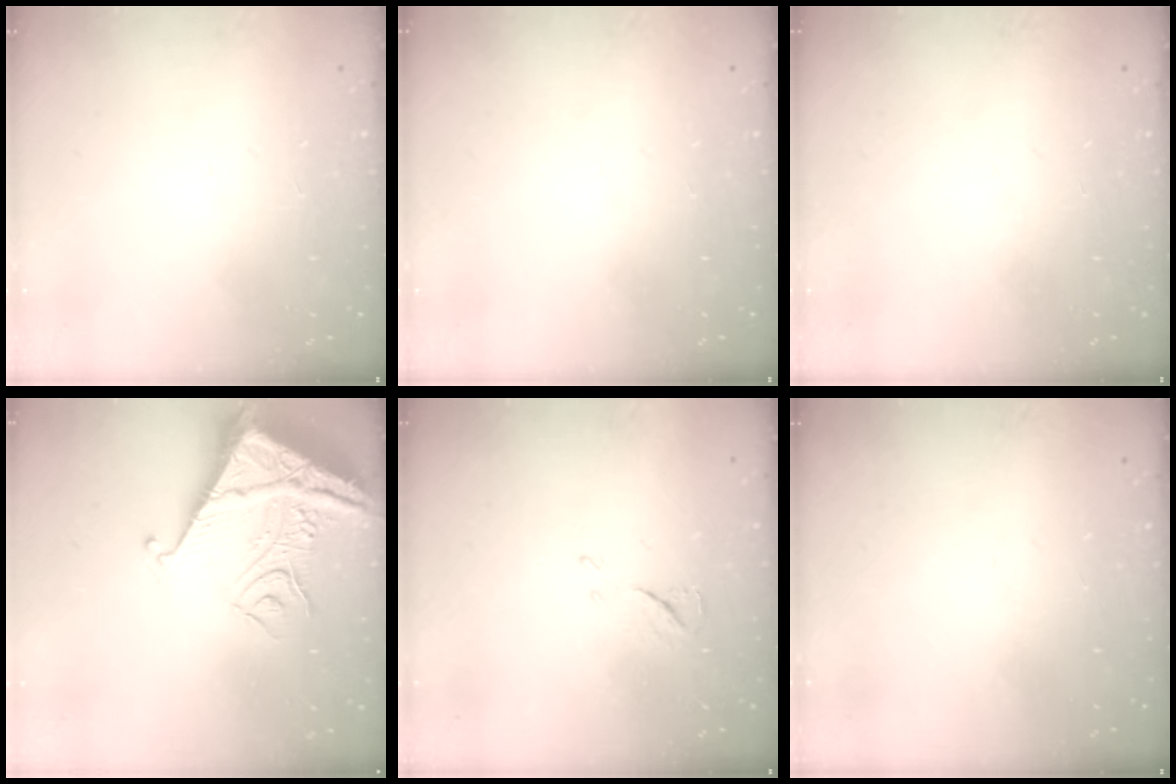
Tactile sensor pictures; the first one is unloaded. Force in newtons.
{"total": 0.0}
{"total": 0.0}
{"total": 11.5, "press": 11.5, "slide": 1.2}
{"total": 7.0, "press": 7.0, "slide": 0.3}
{"total": 0.0}